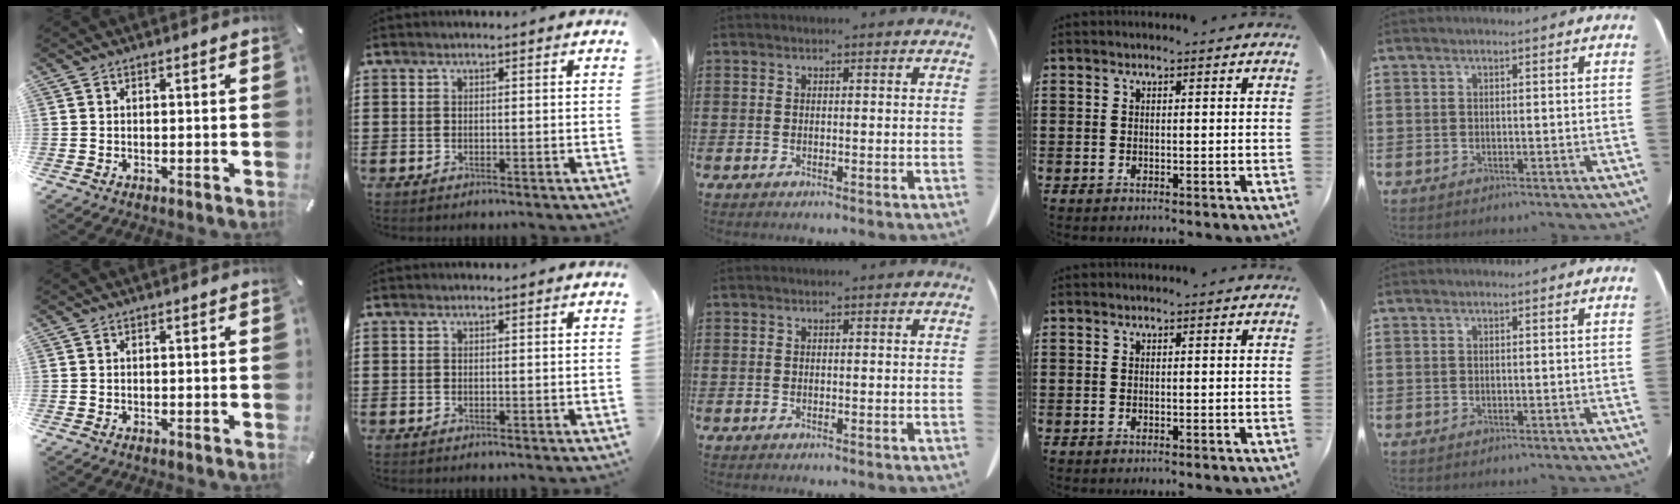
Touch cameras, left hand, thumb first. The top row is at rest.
{}